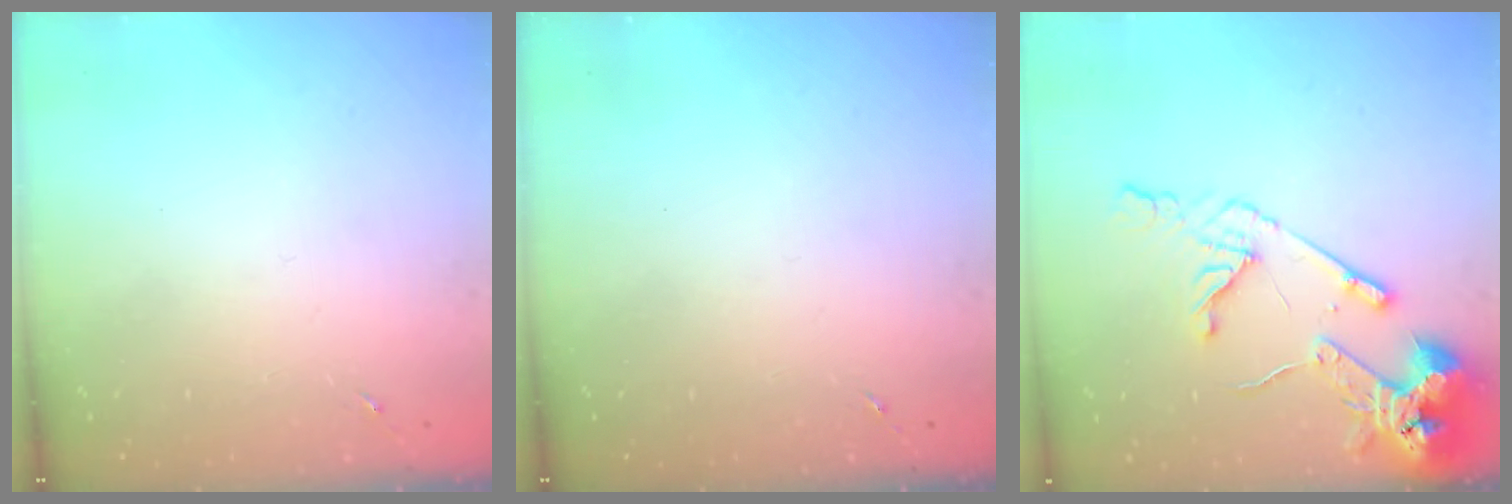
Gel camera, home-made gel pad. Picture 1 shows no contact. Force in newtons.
{"total": 0.0}
{"total": 14.9, "press": 14.8, "slide": 2.0}